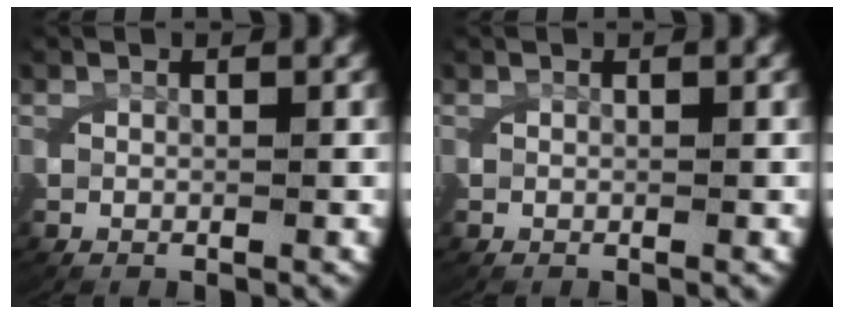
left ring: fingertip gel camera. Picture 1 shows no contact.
{"total": 0.0}